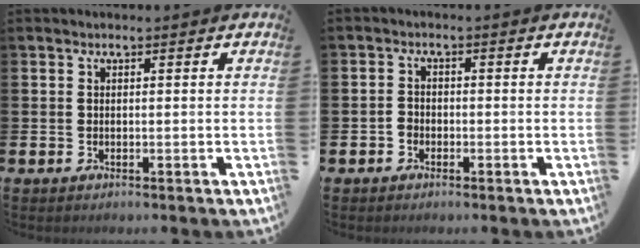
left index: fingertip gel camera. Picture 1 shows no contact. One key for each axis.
{"total": 1.7, "fx": -1.2, "fy": 1.3, "fz": 0.1, "tx": -0.005, "ty": 0.005, "tz": -0.027}